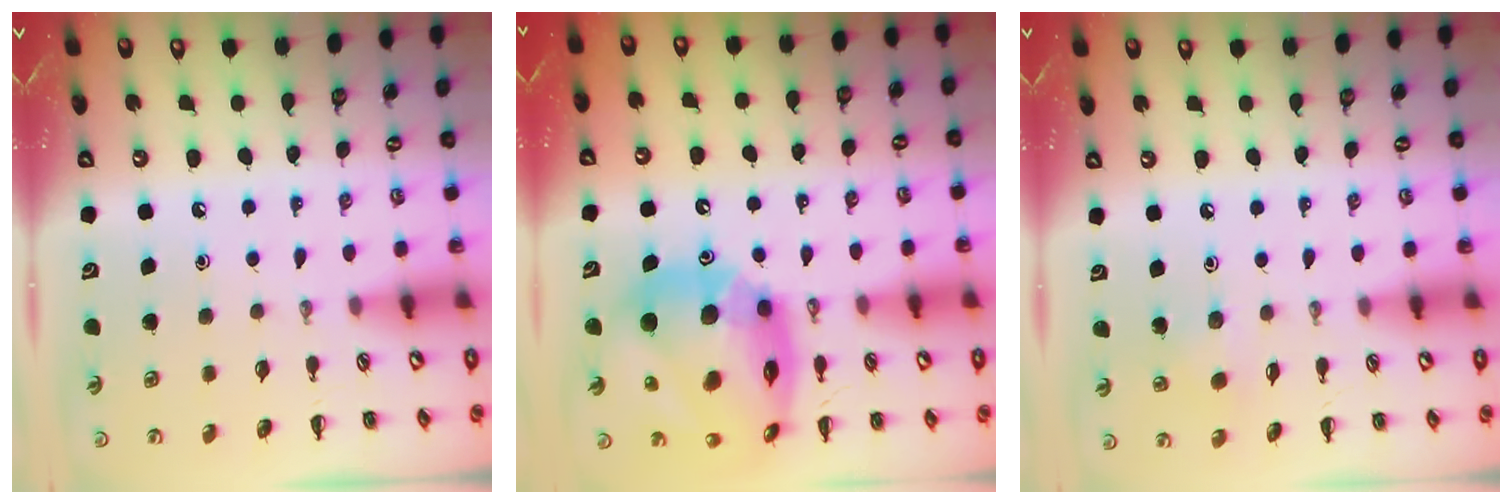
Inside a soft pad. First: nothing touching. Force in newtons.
{"total": 22.0, "press": 21.1, "slide": 6.3}
{"total": 2.9, "press": 2.8, "slide": 1.0}